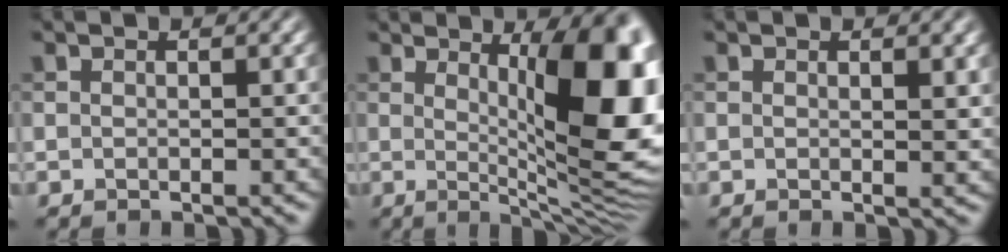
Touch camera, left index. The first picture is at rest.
{"total": 13.4, "force": [2.0, 4.3, 12.5], "torque": [-0.118, -0.002, 0.030]}
{"total": 1.4, "force": [0.7, 0.3, 1.1], "torque": [-0.013, -0.004, 0.012]}